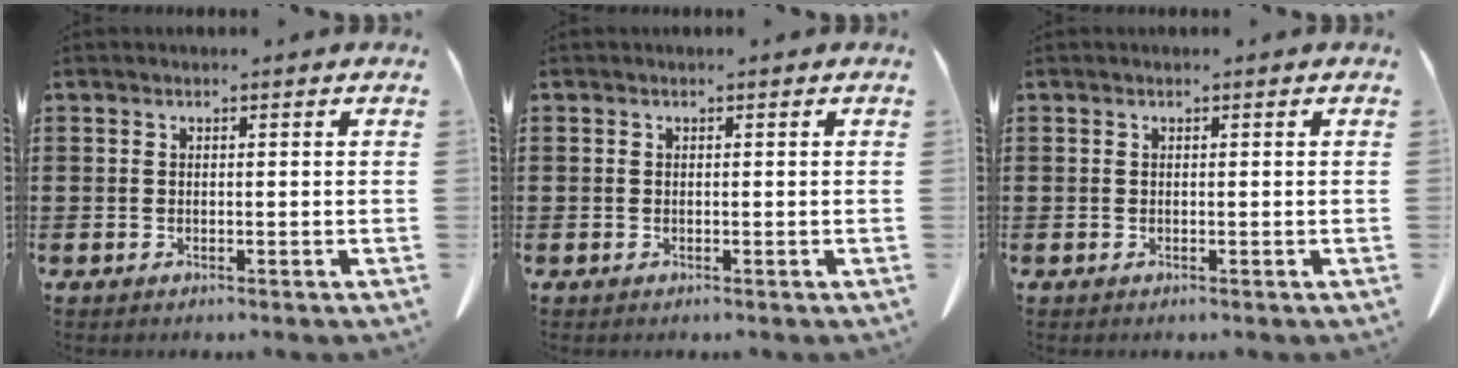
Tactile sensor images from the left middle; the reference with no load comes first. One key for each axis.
{"total": 0.0}
{"total": 0.0}